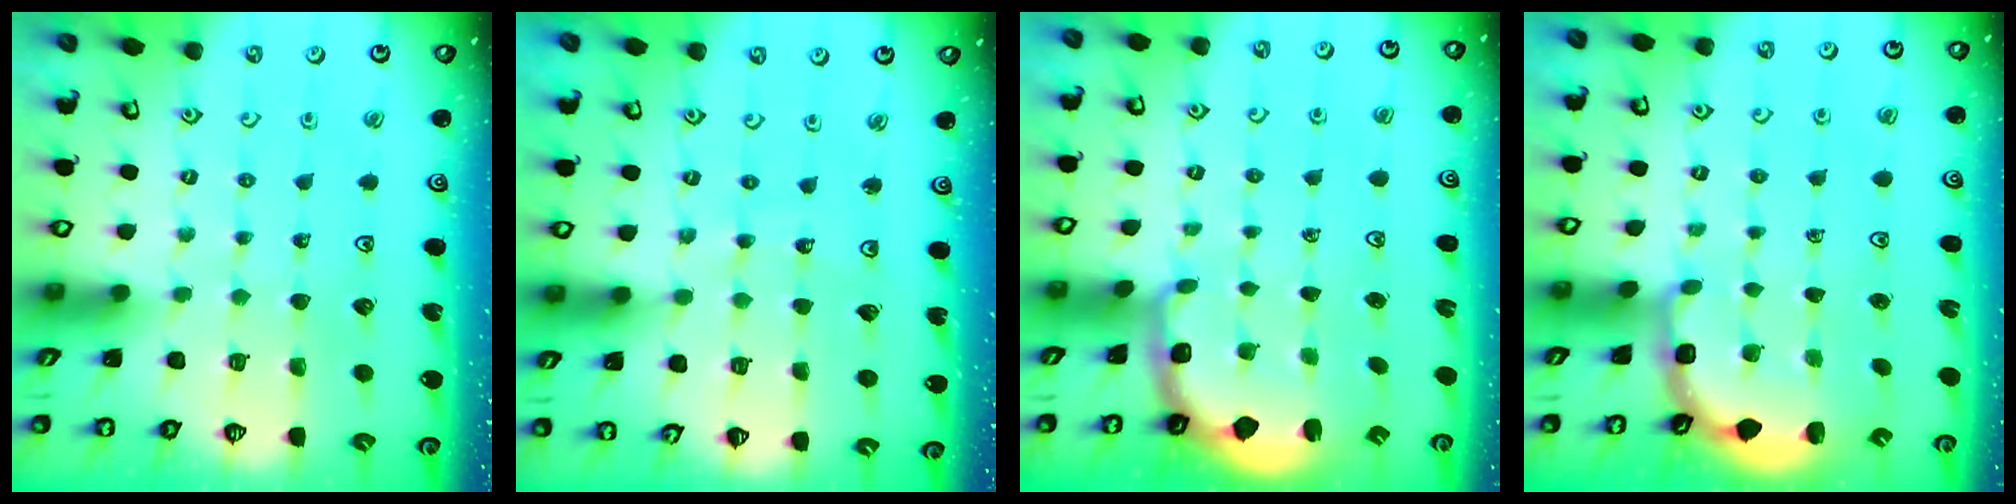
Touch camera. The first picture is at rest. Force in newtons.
{"total": 7.2, "press": 7.1, "slide": 0.7}
{"total": 2.5, "press": 1.1, "slide": 2.2}
{"total": 2.8, "press": 2.4, "slide": 1.4}